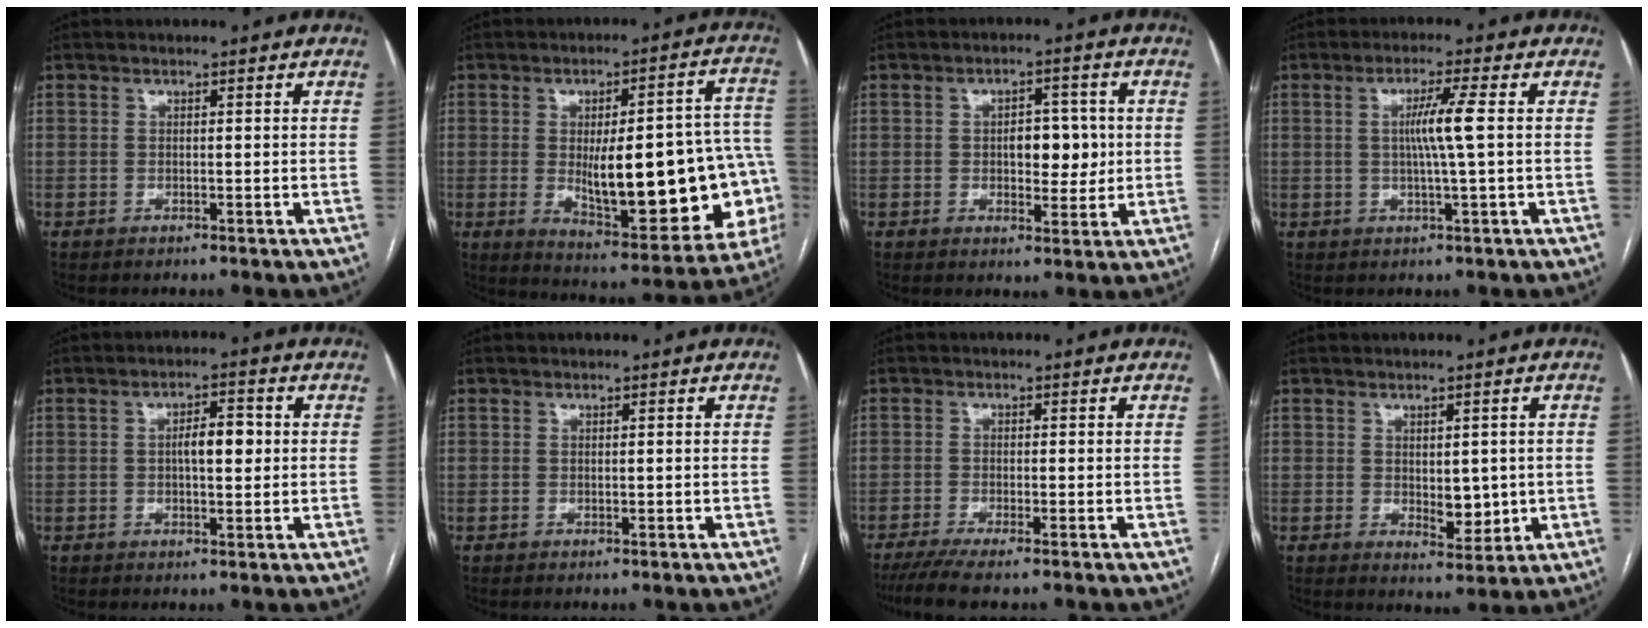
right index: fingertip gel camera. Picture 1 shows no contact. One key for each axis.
{"total": 24.2, "fx": -3.3, "fy": 6.7, "fz": 23.0, "tx": -0.246, "ty": 0.021, "tz": -0.017}
{"total": 5.7, "fx": 0.2, "fy": 3.0, "fz": 4.9, "tx": -0.064, "ty": 0.007, "tz": 0.006}
{"total": 5.0, "fx": 0.4, "fy": -0.9, "fz": 4.9, "tx": -0.091, "ty": -0.001, "tz": 0.008}
{"total": 4.6, "fx": 0.3, "fy": 1.5, "fz": 4.3, "tx": -0.071, "ty": 0.009, "tz": 0.005}
{"total": 0.0}
{"total": 5.8, "fx": -4.5, "fy": 0.1, "fz": 3.7, "tx": -0.059, "ty": -0.013, "tz": -0.077}
{"total": 4.7, "fx": -0.1, "fy": 2.3, "fz": 4.0, "tx": -0.054, "ty": -0.007, "tz": 0.009}